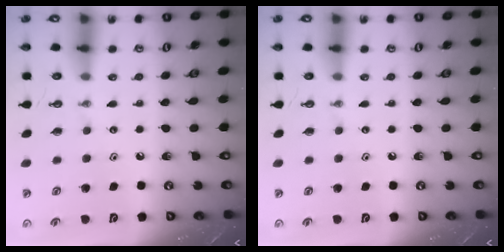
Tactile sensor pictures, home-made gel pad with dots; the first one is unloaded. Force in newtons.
{"total": 0.0}